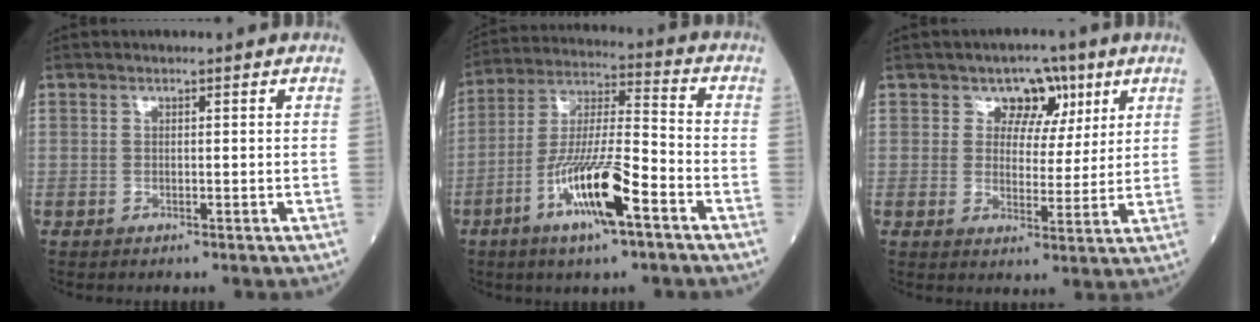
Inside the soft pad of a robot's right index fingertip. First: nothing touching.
{"total": 13.3, "force": [-6.3, 1.8, 11.6], "torque": [-0.225, -0.006, -0.117]}
{"total": 6.0, "force": [2.9, 4.7, 2.3], "torque": [-0.013, 0.008, 0.040]}